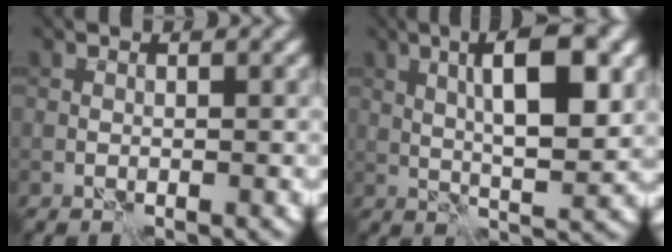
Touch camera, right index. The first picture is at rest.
{"total": 7.9, "force": [2.1, 2.2, 7.3], "torque": [-0.116, 0.003, 0.034]}